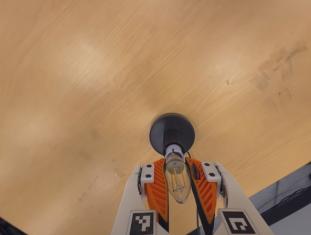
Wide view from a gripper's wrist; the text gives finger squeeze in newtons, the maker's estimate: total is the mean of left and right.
{"total": 22.7, "left": 20.7, "right": 24.7}